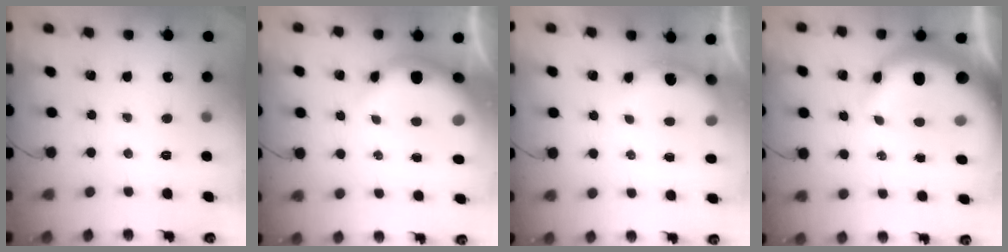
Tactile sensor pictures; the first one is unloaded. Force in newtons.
{"total": 7.5, "press": 7.3, "slide": 1.7}
{"total": 4.9, "press": 4.9, "slide": 0.3}
{"total": 11.4, "press": 11.2, "slide": 2.0}